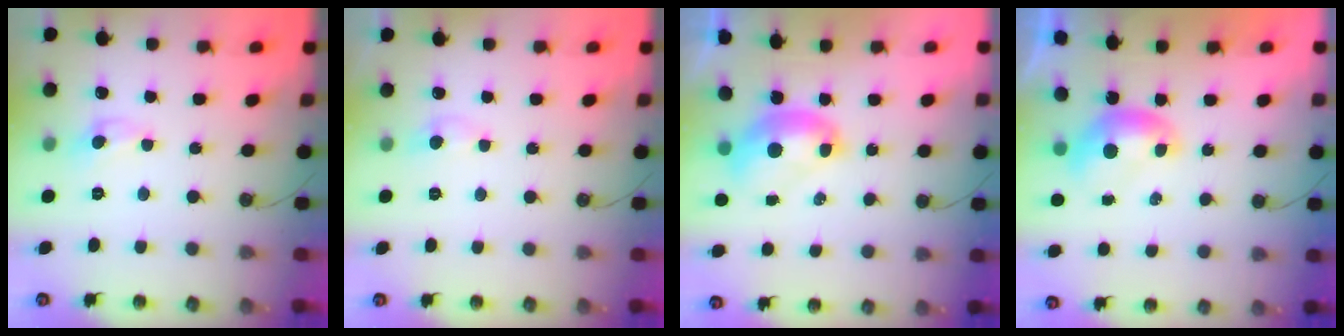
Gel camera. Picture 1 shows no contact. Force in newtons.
{"total": 1.7, "press": 1.7, "slide": 0.2}
{"total": 3.2, "press": 3.2, "slide": 0.2}
{"total": 0.0}